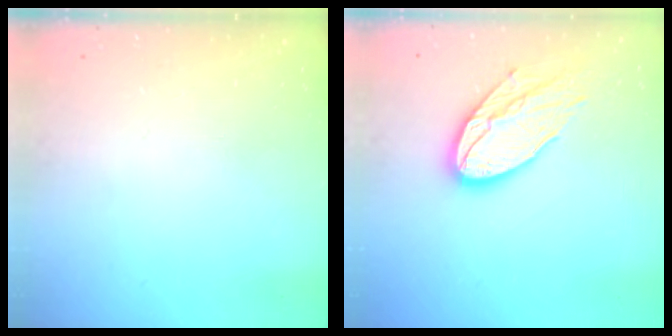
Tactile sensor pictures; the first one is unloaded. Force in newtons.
{"total": 15.3, "press": 15.2, "slide": 1.2}